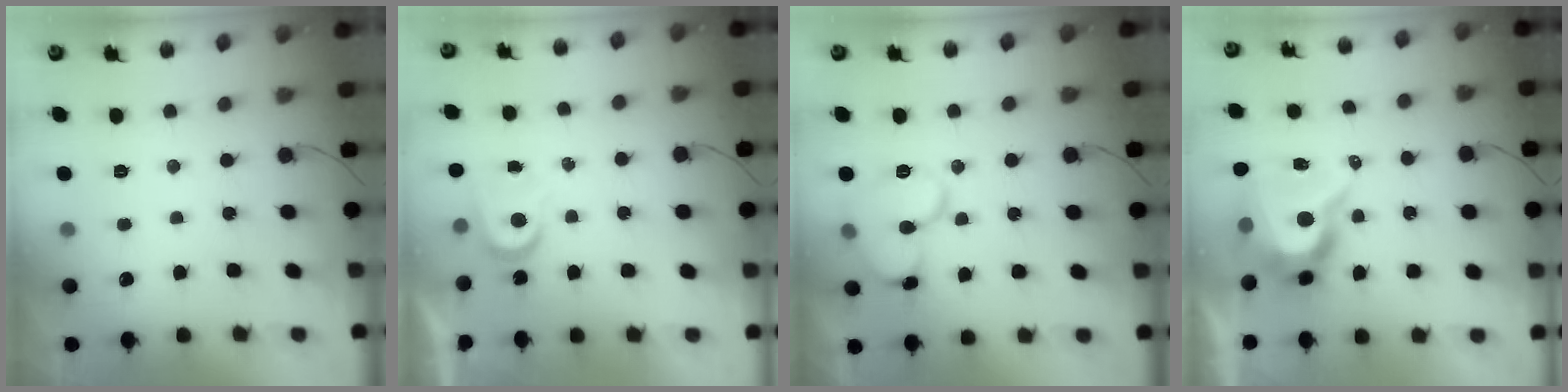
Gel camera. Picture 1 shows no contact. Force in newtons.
{"total": 4.0, "press": 4.0, "slide": 0.5}
{"total": 12.1, "press": 12.0, "slide": 1.4}
{"total": 11.4, "press": 11.3, "slide": 0.8}